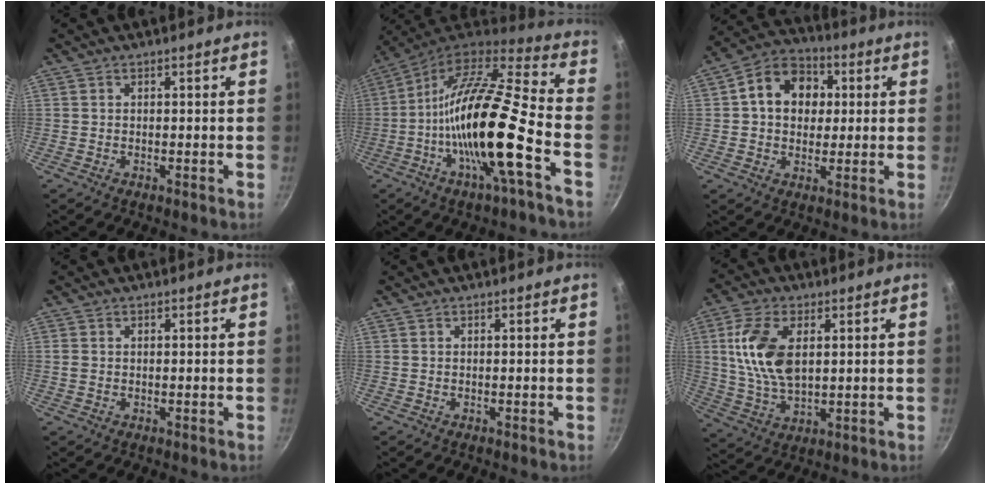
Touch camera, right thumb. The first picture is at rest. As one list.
[{"total": 22.1, "force": [-6.5, 4.3, 20.7], "torque": [-0.352, 0.029, -0.135]}, {"total": 12.3, "force": [2.2, 9.7, 7.2], "torque": [-0.085, 0.018, 0.019]}, {"total": 1.3, "force": [0.1, 1.0, 0.7], "torque": [-0.014, 0.002, 0.002]}, {"total": 0.0}, {"total": 12.9, "force": [2.9, 7.2, 10.4], "torque": [-0.196, -0.011, 0.059]}]